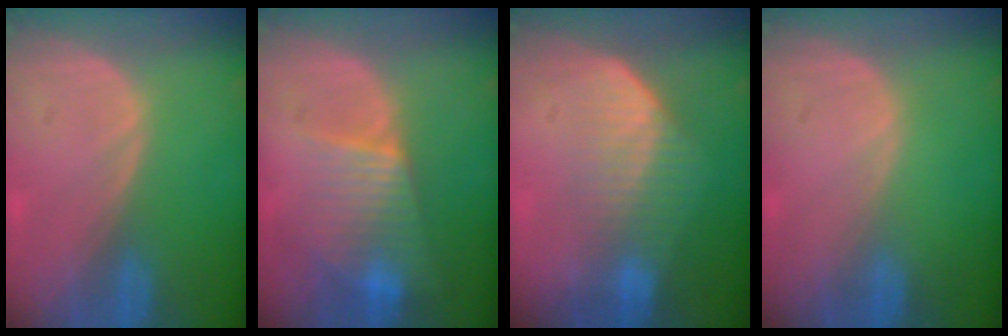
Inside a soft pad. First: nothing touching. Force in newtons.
{"total": 6.9, "press": 6.7, "slide": 1.7}
{"total": 7.2, "press": 6.1, "slide": 3.8}
{"total": 0.0}